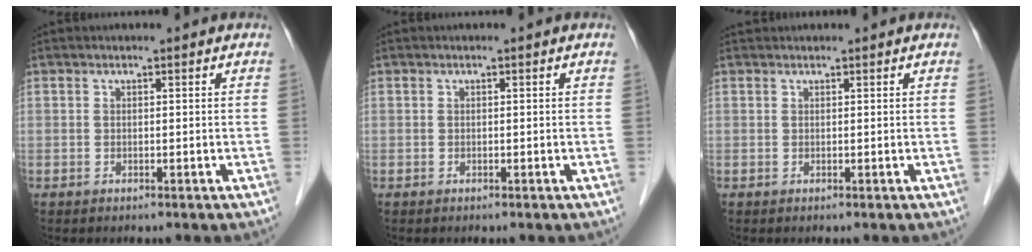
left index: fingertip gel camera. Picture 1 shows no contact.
{"total": 0.0}
{"total": 1.0, "force": [1.0, 0.2, 0.1], "torque": [-0.008, 0.020, 0.022]}